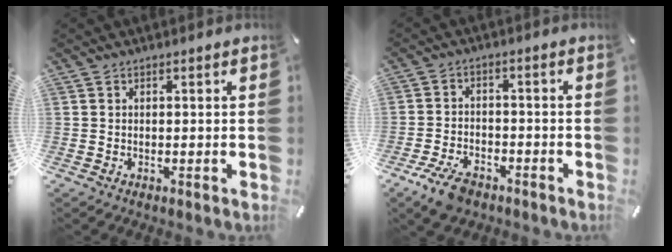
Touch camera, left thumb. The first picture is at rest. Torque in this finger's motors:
{"motor_torque": [-0.62, 1.11, 0.72, 0.57, 0.20]}